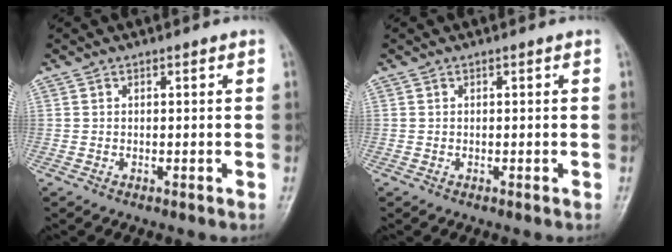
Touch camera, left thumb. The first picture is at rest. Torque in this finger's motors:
{"motor_torque": [0.00, 0.00, 0.02, -0.02, 0.00]}